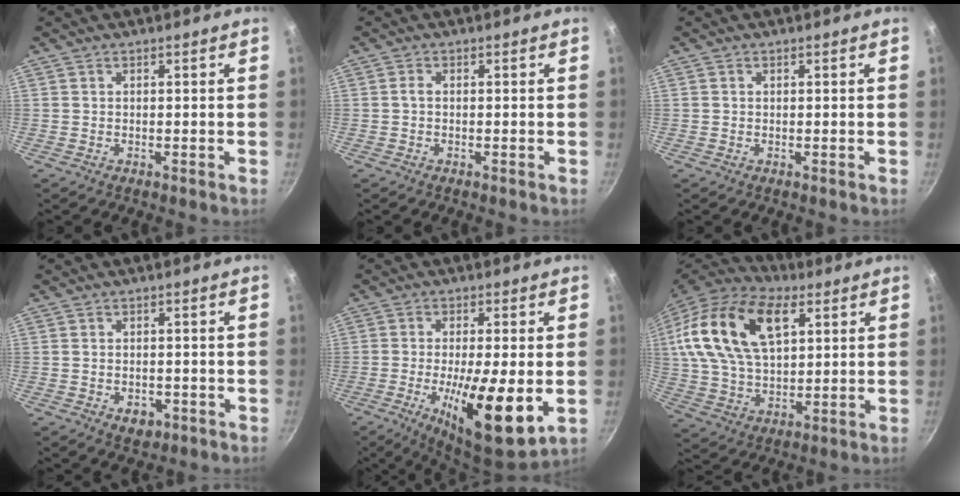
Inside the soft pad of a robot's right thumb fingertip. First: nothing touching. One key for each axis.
{"total": 1.1, "fx": -0.1, "fy": 0.5, "fz": 1.0, "tx": -0.028, "ty": 0.005, "tz": -0.004}
{"total": 0.0}
{"total": 3.7, "fx": -1.4, "fy": 2.5, "fz": 2.3, "tx": -0.028, "ty": 0.009, "tz": -0.011}
{"total": 14.7, "fx": -3.1, "fy": 3.8, "fz": 13.8, "tx": -0.225, "ty": -0.006, "tz": -0.048}
{"total": 23.6, "fx": 8.3, "fy": 13.7, "fz": 17.4, "tx": -0.321, "ty": 0.000, "tz": 0.145}